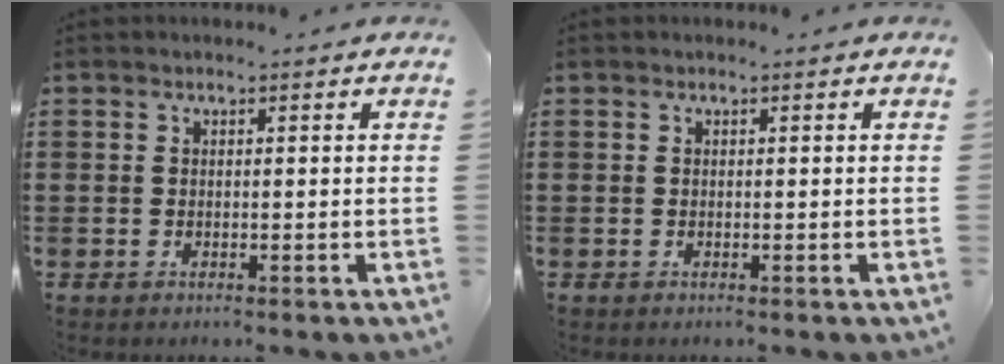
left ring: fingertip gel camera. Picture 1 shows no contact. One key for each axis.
{"total": 0.0}